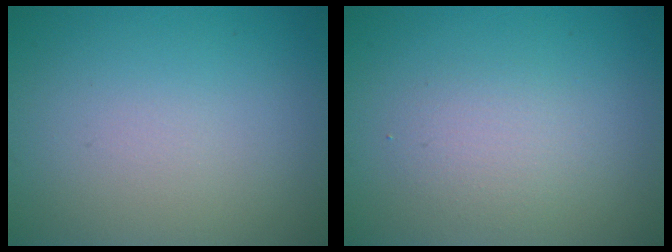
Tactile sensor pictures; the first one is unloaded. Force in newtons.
{"total": 1.9, "press": 1.9, "slide": 0.0}